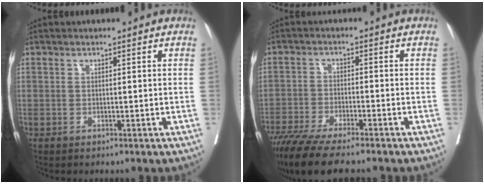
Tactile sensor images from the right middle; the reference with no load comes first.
{"total": 11.4, "force": [-9.3, 1.5, 6.5], "torque": [-0.101, -0.026, -0.153]}